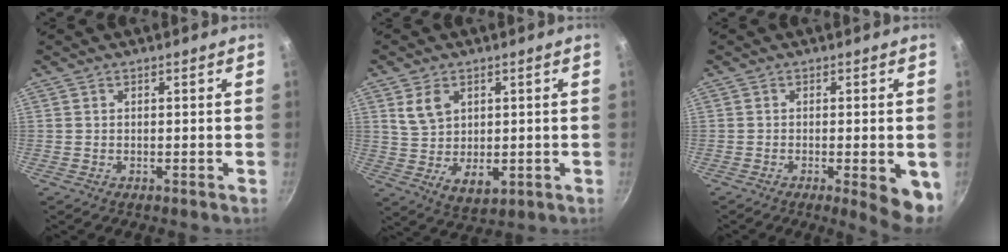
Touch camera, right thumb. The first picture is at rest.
{"total": 8.1, "force": [2.4, 5.6, 5.3], "torque": [-0.073, -0.019, 0.053]}
{"total": 7.5, "force": [-2.2, 1.8, 6.9], "torque": [-0.076, 0.001, -0.024]}